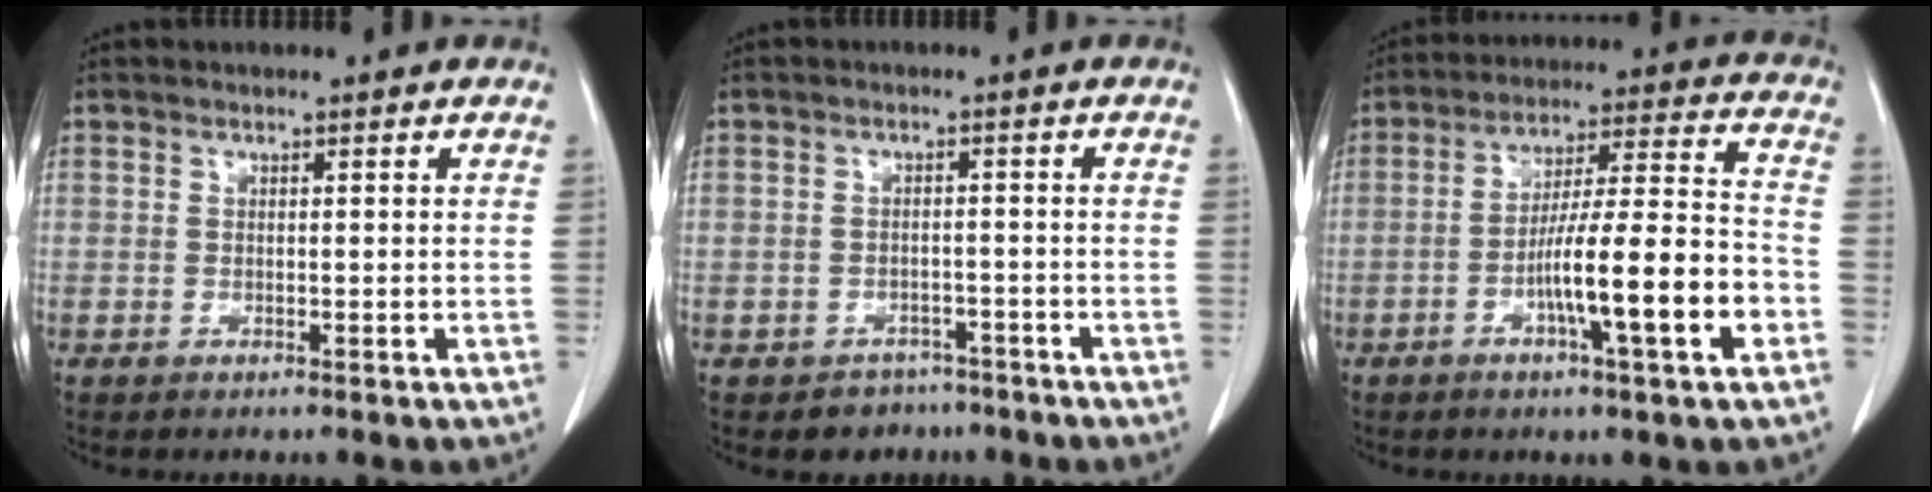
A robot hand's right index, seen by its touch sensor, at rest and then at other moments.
{"total": 3.8, "force": [-2.7, 2.7, 0.0], "torque": [-0.001, 0.014, -0.036]}
{"total": 14.5, "force": [-5.0, 0.7, 13.6], "torque": [-0.224, 0.006, -0.081]}